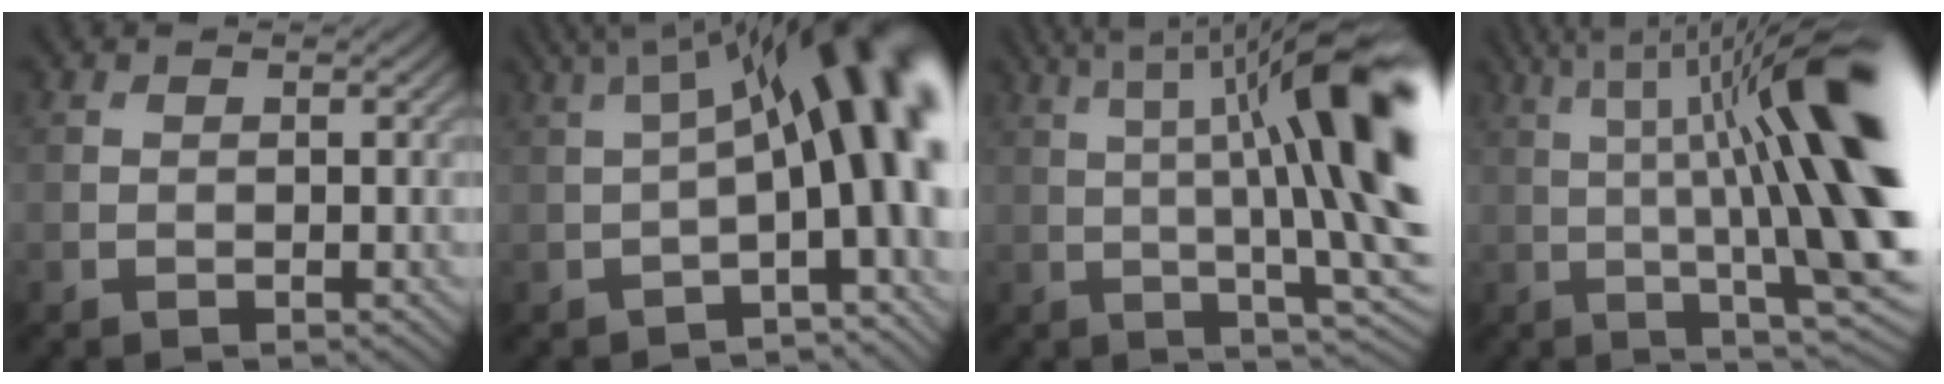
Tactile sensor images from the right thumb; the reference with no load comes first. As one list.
[{"total": 14.7, "force": [0.9, 4.4, 14.0], "torque": [-0.187, 0.022, 0.009]}, {"total": 17.6, "force": [3.1, 4.0, 16.9], "torque": [-0.235, 0.028, 0.059]}, {"total": 19.4, "force": [2.7, 4.6, 18.6], "torque": [-0.259, 0.029, 0.050]}]